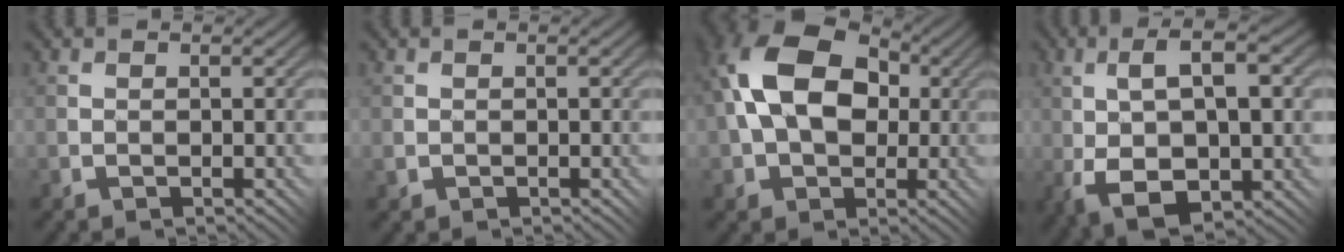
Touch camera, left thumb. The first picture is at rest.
{"total": 0.7, "force": [-0.1, 0.7, 0.2], "torque": [-0.007, -0.003, 0.000]}
{"total": 14.8, "force": [2.3, 10.0, 10.6], "torque": [-0.201, 0.015, 0.035]}
{"total": 11.3, "force": [0.2, 5.3, 10.0], "torque": [-0.187, -0.004, 0.008]}